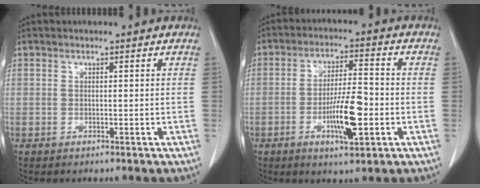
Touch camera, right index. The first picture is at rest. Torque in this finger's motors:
{"motor_torque": [0.23, 0.15, 0.24, 0.07]}